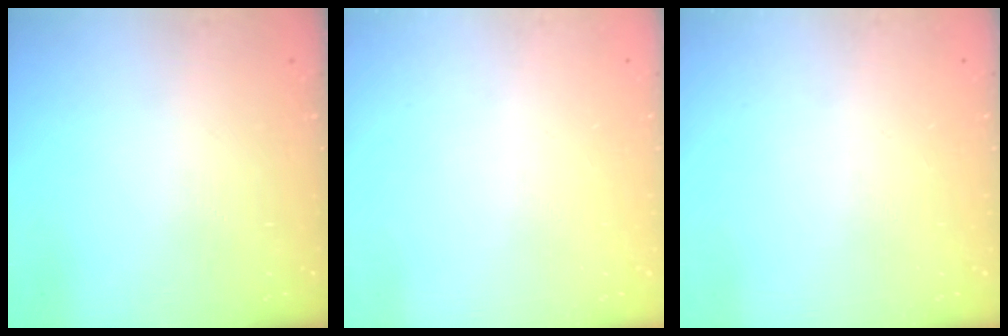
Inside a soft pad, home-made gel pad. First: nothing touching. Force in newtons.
{"total": 0.0}
{"total": 0.0}